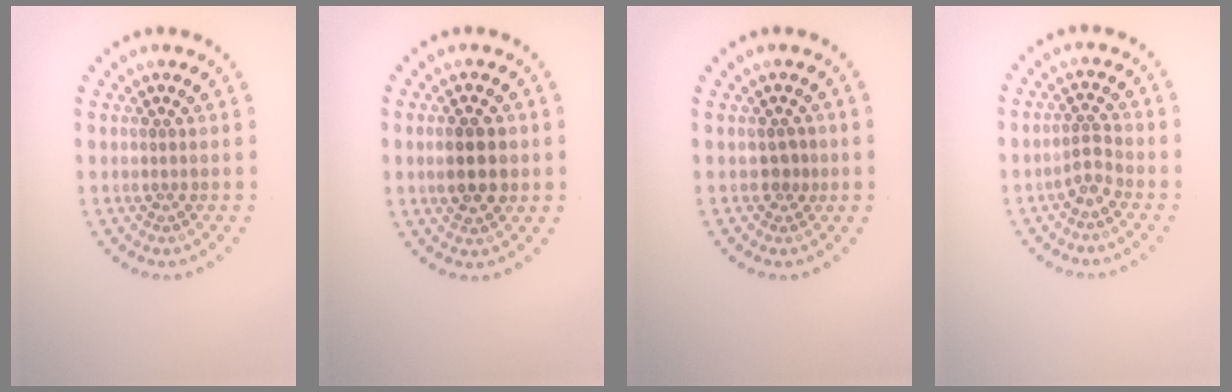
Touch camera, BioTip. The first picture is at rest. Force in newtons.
{"total": 3.6, "press": 3.6, "slide": 0.1}
{"total": 1.2, "press": 1.0, "slide": 0.7}
{"total": 1.7, "press": 1.4, "slide": 1.1}